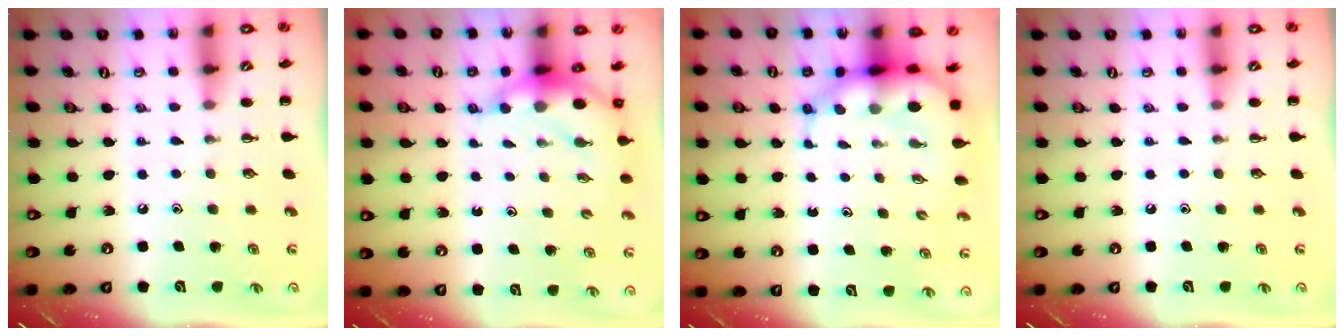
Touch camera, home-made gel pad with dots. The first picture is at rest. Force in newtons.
{"total": 5.7, "press": 5.5, "slide": 1.5}
{"total": 8.7, "press": 8.3, "slide": 2.5}
{"total": 0.0}